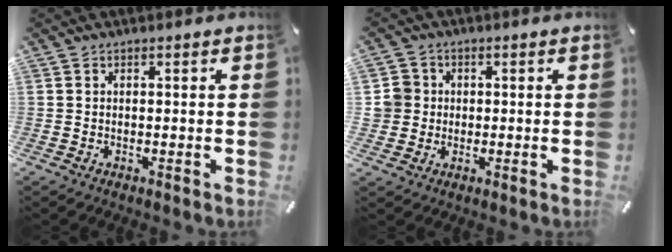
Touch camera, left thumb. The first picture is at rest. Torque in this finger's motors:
{"motor_torque": [0.11, 0.01, 0.00, -0.07, 0.00]}